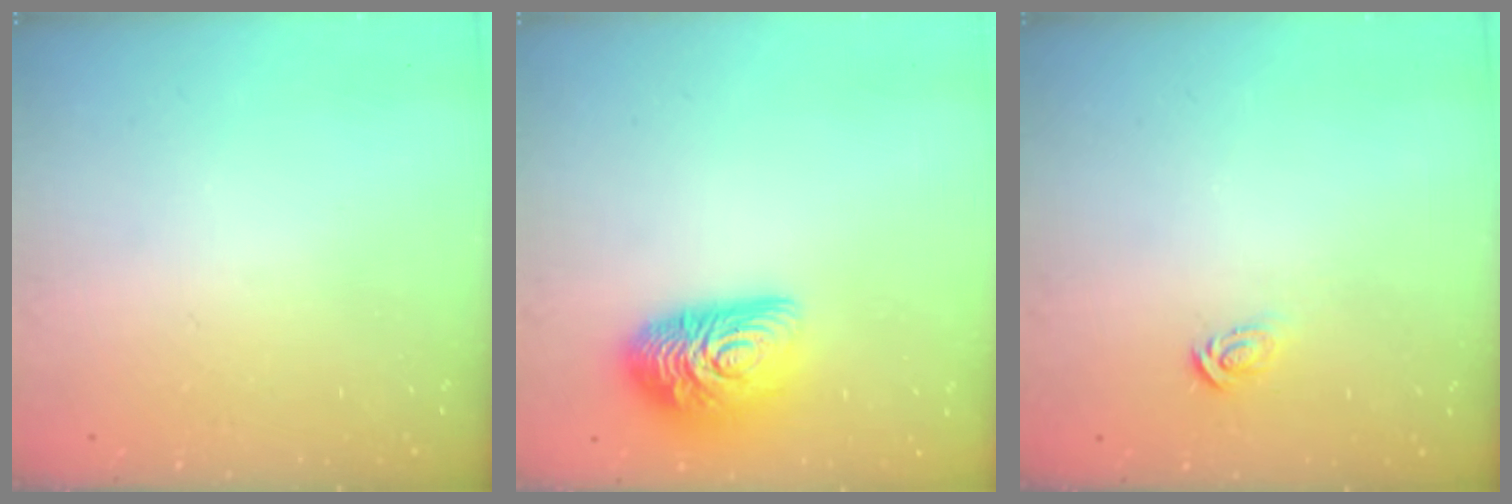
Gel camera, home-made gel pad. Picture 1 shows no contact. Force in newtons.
{"total": 12.8, "press": 12.8, "slide": 0.9}
{"total": 2.9, "press": 2.9, "slide": 0.2}